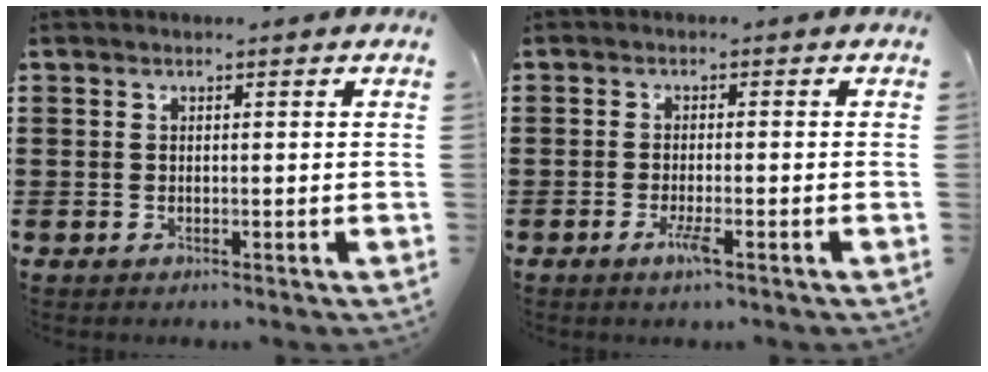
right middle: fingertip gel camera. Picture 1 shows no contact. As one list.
[{"total": 2.8, "force": [-1.3, 0.3, 2.4], "torque": [-0.054, -0.008, -0.028]}]